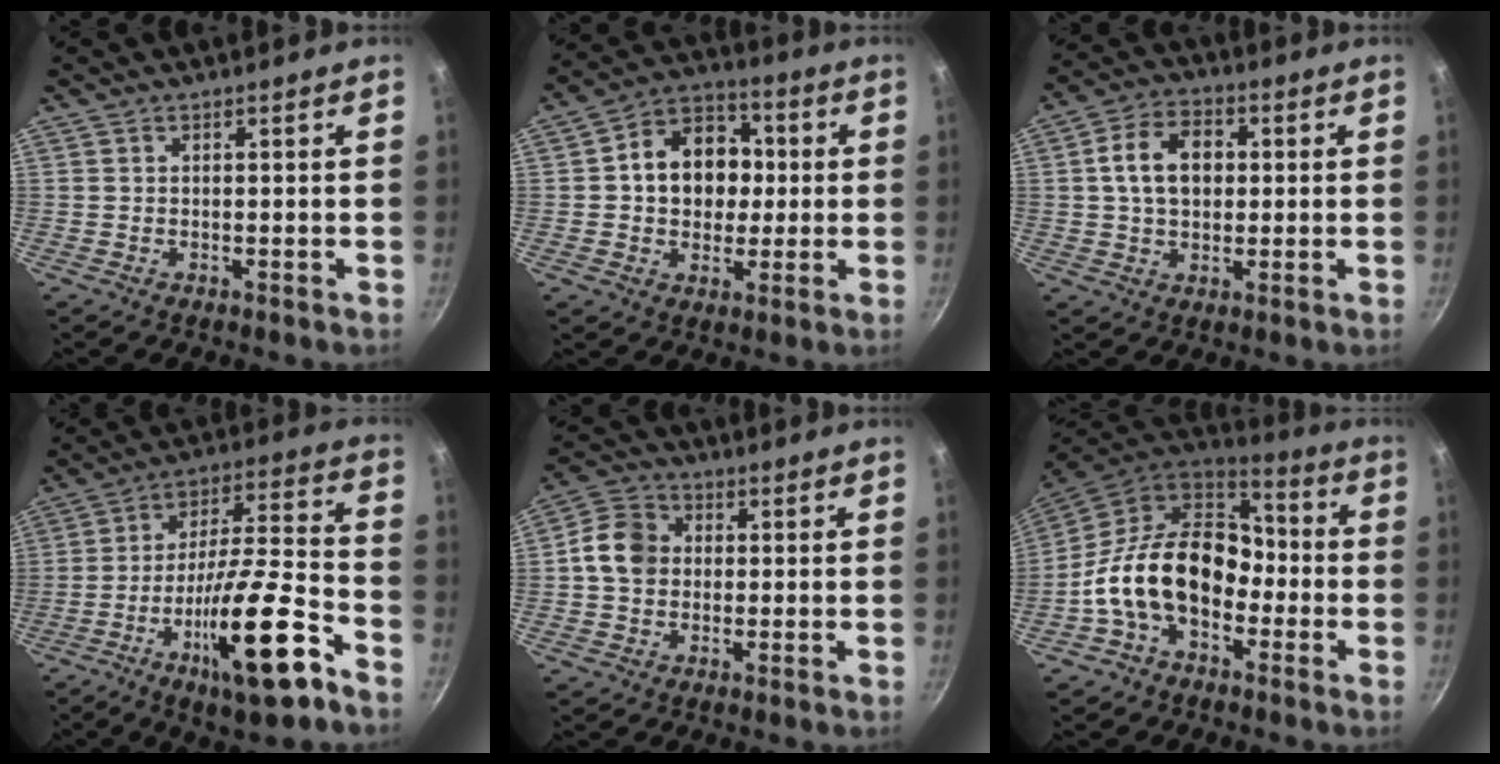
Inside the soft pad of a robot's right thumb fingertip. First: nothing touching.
{"total": 13.5, "force": [1.0, 10.8, 8.1], "torque": [-0.087, 0.021, 0.004]}
{"total": 10.2, "force": [1.3, 7.3, 7.0], "torque": [-0.097, 0.018, 0.015]}
{"total": 20.5, "force": [-10.1, 5.0, 17.0], "torque": [-0.259, 0.048, -0.167]}
{"total": 8.4, "force": [0.1, 7.0, 4.6], "torque": [-0.058, 0.017, -0.018]}
{"total": 19.0, "force": [-3.9, 13.1, 13.2], "torque": [-0.194, 0.055, -0.084]}